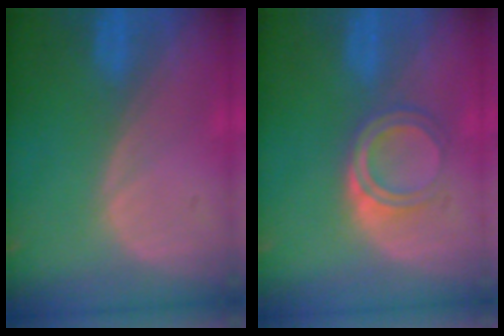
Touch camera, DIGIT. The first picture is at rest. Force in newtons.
{"total": 4.2, "press": 4.1, "slide": 1.0}